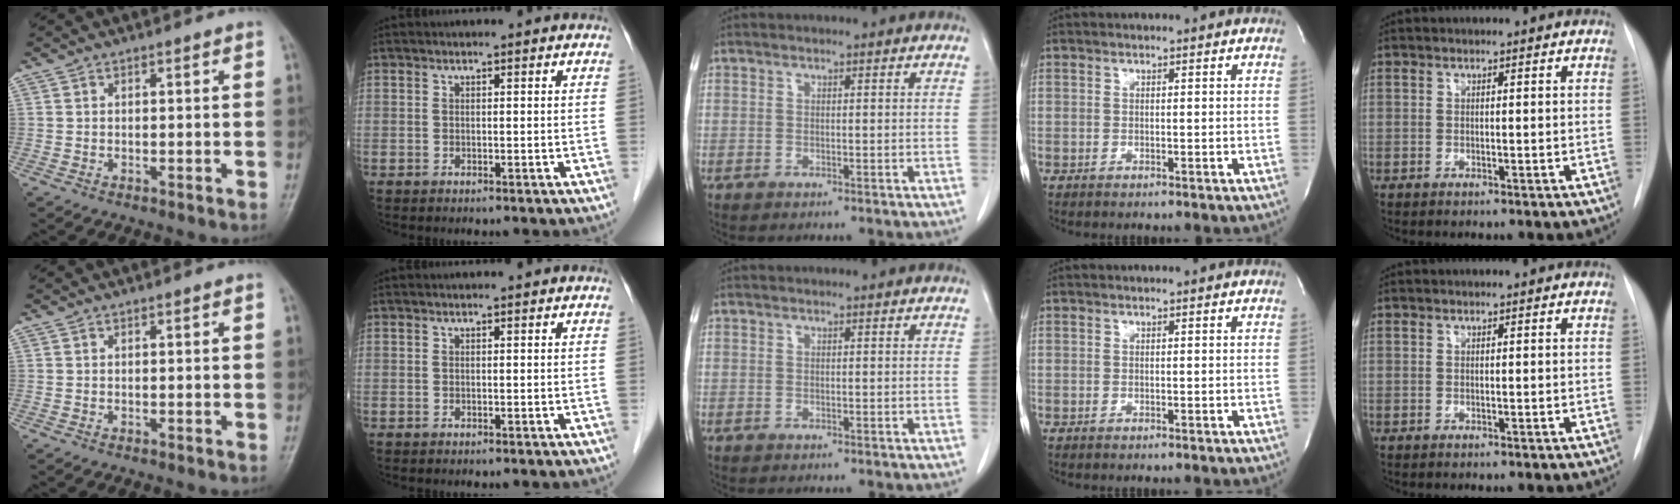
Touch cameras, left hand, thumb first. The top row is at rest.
{}